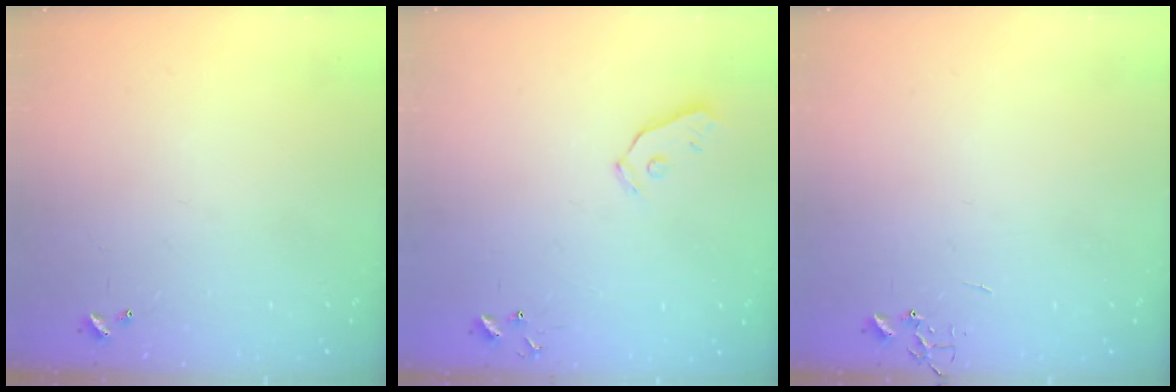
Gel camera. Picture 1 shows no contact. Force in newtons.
{"total": 3.7, "press": 3.6, "slide": 0.8}
{"total": 0.0}